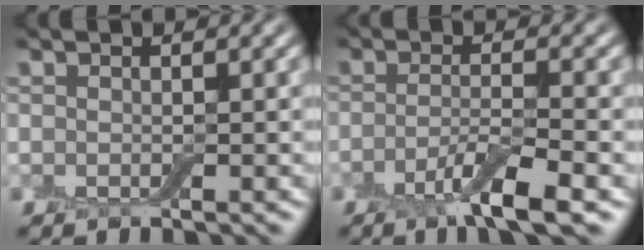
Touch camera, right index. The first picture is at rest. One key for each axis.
{"total": 4.2, "fx": -2.2, "fy": 0.7, "fz": 3.6, "tx": -0.063, "ty": 0.000, "tz": -0.049}